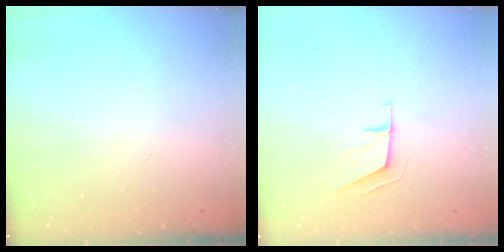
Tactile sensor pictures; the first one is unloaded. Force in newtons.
{"total": 6.1, "press": 6.1, "slide": 0.0}